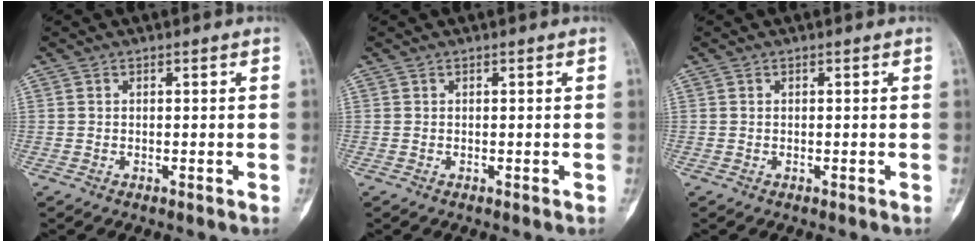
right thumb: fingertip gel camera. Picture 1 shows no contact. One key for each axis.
{"total": 0.0}
{"total": 0.0}